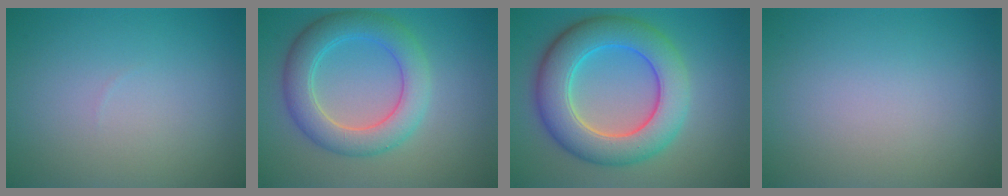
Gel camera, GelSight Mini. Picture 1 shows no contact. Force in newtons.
{"total": 5.6, "press": 5.6, "slide": 0.2}
{"total": 8.5, "press": 8.4, "slide": 0.4}
{"total": 0.0}